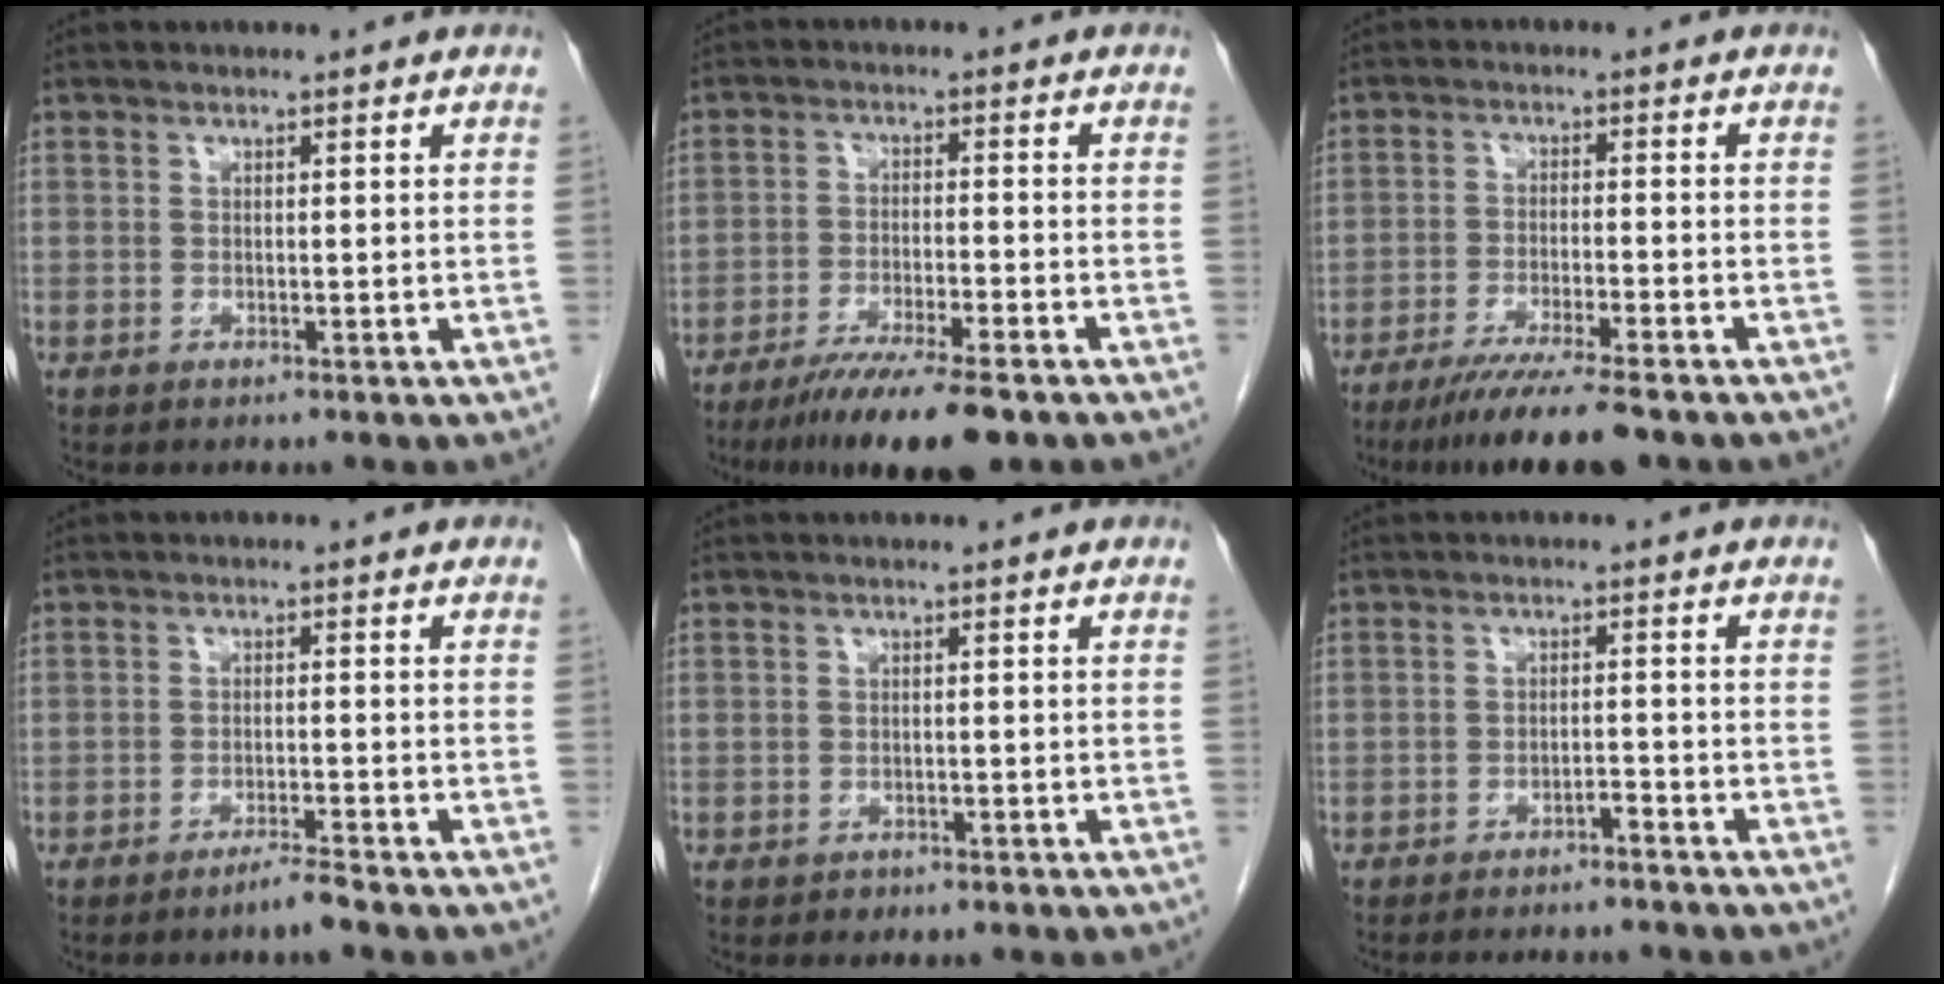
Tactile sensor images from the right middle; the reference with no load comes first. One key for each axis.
{"total": 10.7, "fx": -8.0, "fy": 0.7, "fz": 7.1, "tx": -0.108, "ty": -0.024, "tz": -0.128}
{"total": 9.8, "fx": -7.7, "fy": 0.1, "fz": 6.1, "tx": -0.091, "ty": -0.024, "tz": -0.124}
{"total": 2.6, "fx": -2.1, "fy": -0.5, "fz": 1.4, "tx": -0.025, "ty": -0.004, "tz": -0.038}
{"total": 0.8, "fx": -0.6, "fy": 0.5, "fz": 0.1, "tx": -0.005, "ty": 0.002, "tz": -0.009}
{"total": 7.8, "fx": -7.1, "fy": 1.4, "fz": 2.9, "tx": -0.031, "ty": 0.001, "tz": -0.100}